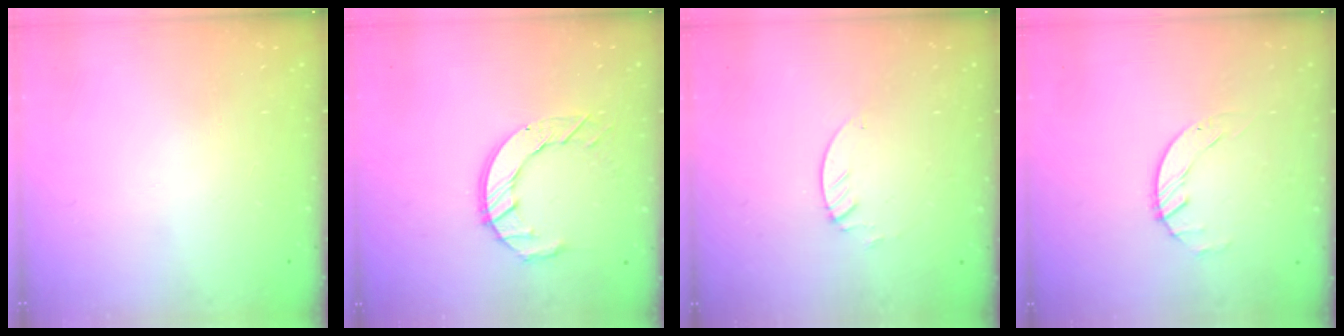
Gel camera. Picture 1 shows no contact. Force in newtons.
{"total": 9.1, "press": 9.1, "slide": 0.9}
{"total": 1.3, "press": 1.3, "slide": 0.1}
{"total": 1.4, "press": 1.4, "slide": 0.2}